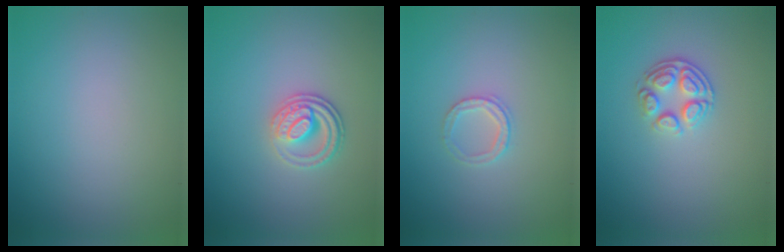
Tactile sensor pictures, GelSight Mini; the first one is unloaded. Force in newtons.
{"total": 2.8, "press": 2.5, "slide": 1.4}
{"total": 1.6, "press": 1.6, "slide": 0.2}
{"total": 2.8, "press": 2.6, "slide": 1.2}